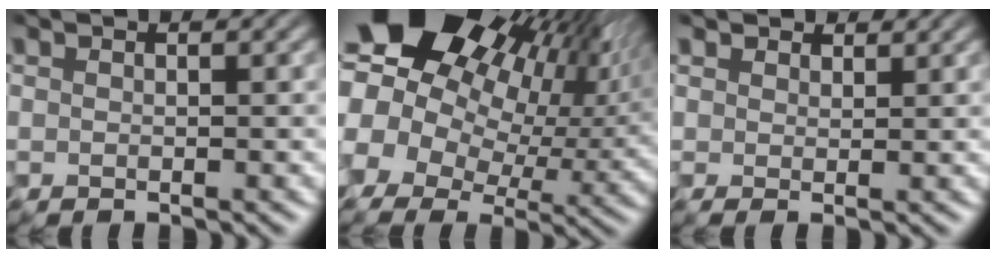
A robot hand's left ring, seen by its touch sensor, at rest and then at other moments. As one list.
[{"total": 17.2, "force": [5.8, 11.6, 11.2], "torque": [-0.178, 0.028, 0.101]}, {"total": 1.7, "force": [1.2, 1.0, 0.5], "torque": [-0.010, -0.002, 0.018]}]